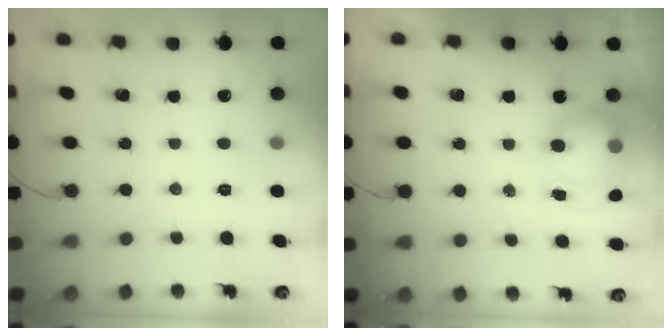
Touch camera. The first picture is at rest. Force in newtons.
{"total": 8.5, "press": 8.1, "slide": 2.7}